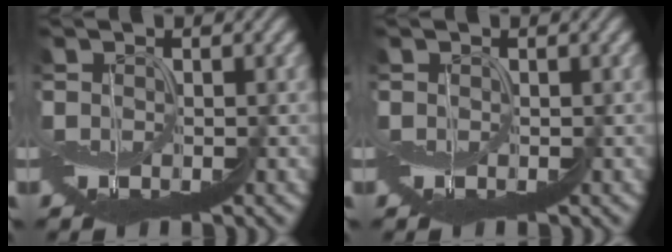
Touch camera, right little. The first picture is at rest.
{"total": 0.0}